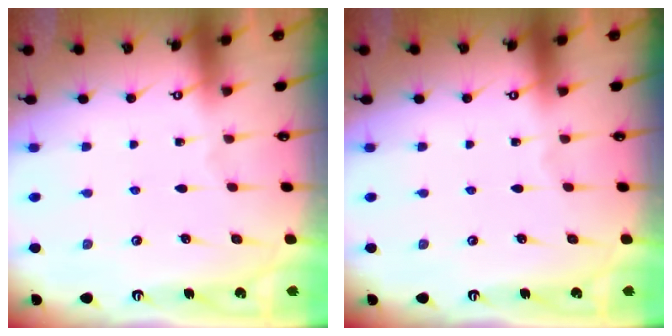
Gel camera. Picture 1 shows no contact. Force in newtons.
{"total": 0.0}